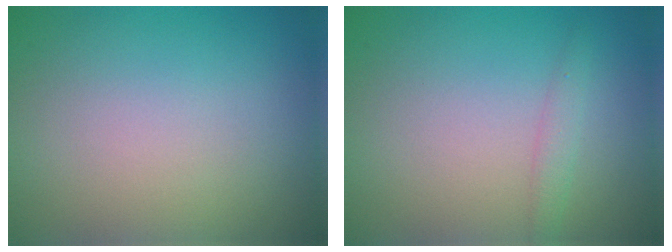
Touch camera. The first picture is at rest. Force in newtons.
{"total": 1.2, "press": 1.2, "slide": 0.1}